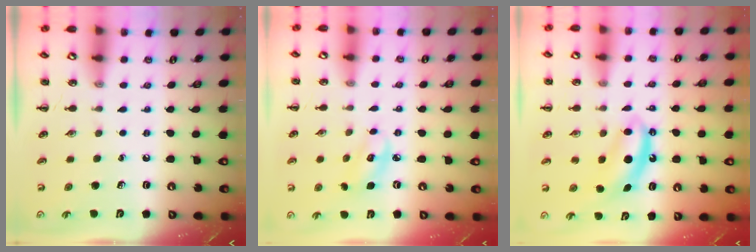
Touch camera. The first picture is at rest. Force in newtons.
{"total": 4.9, "press": 4.9, "slide": 0.6}
{"total": 6.1, "press": 6.1, "slide": 0.7}